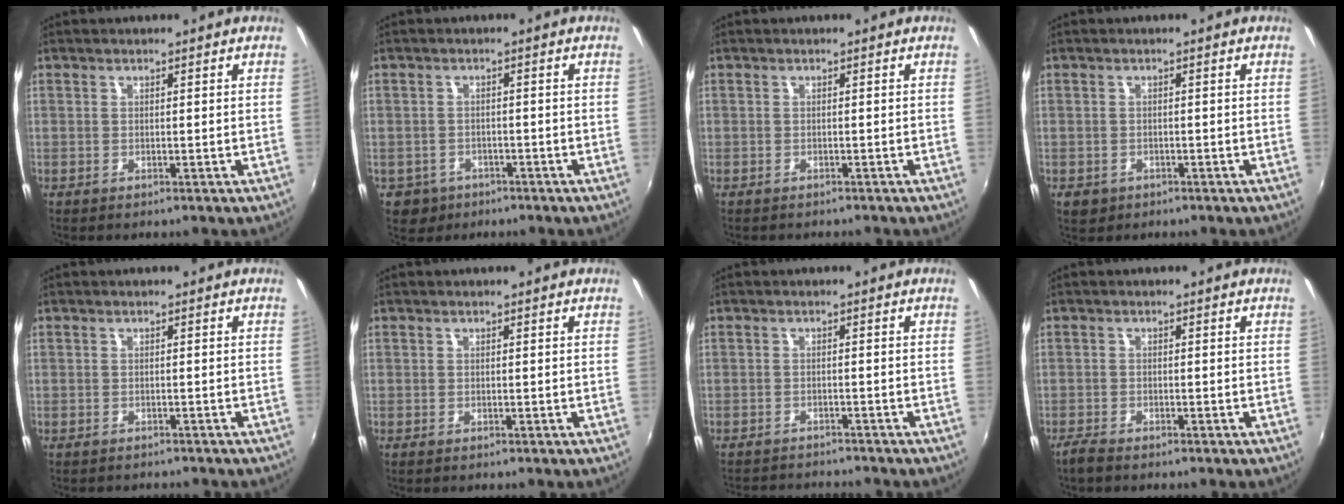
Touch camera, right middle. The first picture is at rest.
{"total": 4.4, "force": [-2.4, 3.6, 0.9], "torque": [-0.033, 0.001, -0.032]}
{"total": 1.1, "force": [-1.0, 0.5, 0.1], "torque": [-0.007, -0.001, -0.015]}
{"total": 2.8, "force": [-1.3, 2.2, 1.1], "torque": [-0.027, -0.003, -0.017]}
{"total": 2.2, "force": [-2.0, 0.7, 0.4], "torque": [-0.013, -0.005, -0.029]}
{"total": 0.0}
{"total": 7.3, "force": [-6.9, 1.1, 1.8], "torque": [-0.053, -0.008, -0.103]}
{"total": 2.3, "force": [-2.1, 0.4, 0.9], "torque": [-0.029, -0.006, -0.043]}